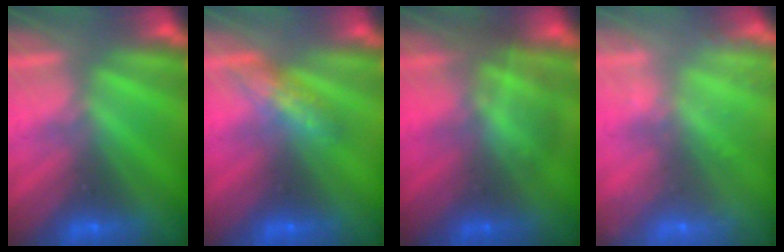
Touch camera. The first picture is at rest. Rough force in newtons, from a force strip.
{"total": 2.4}
{"total": 2.9}
{"total": 7.7}